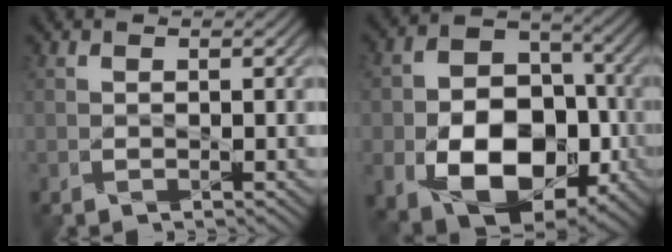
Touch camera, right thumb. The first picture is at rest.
{"total": 15.9, "force": [-5.1, 11.0, 10.3], "torque": [-0.174, -0.040, -0.086]}